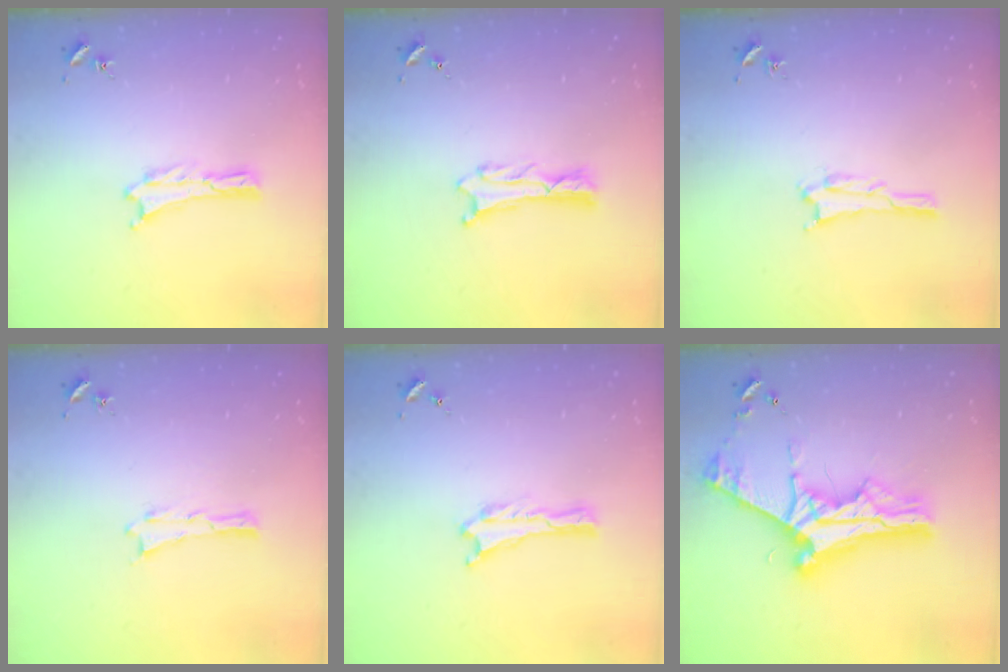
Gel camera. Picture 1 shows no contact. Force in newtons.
{"total": 1.3, "press": 1.2, "slide": 0.1}
{"total": 1.1, "press": 1.1, "slide": 0.1}
{"total": 0.0}
{"total": 0.0}
{"total": 10.9, "press": 10.8, "slide": 1.0}